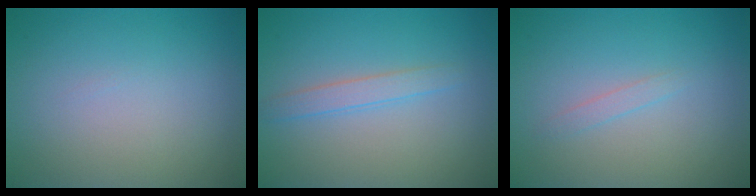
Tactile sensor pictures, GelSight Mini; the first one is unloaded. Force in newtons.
{"total": 1.7, "press": 1.7, "slide": 0.1}
{"total": 0.8, "press": 0.8, "slide": 0.1}